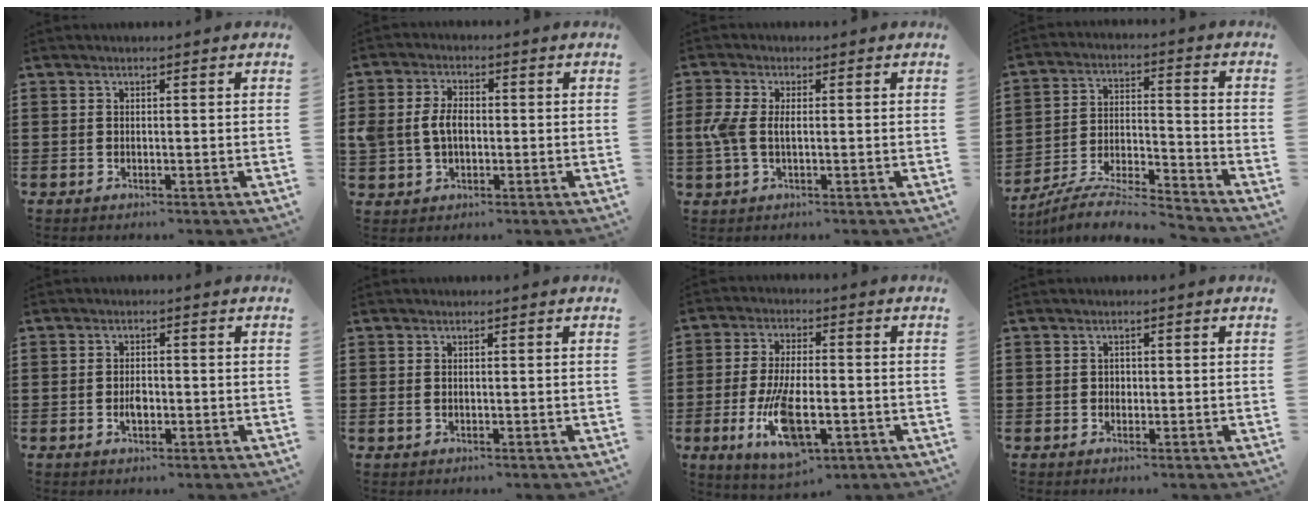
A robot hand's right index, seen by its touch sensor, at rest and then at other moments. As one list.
[{"total": 4.9, "force": [-0.1, 3.4, 3.5], "torque": [-0.095, 0.004, -0.011]}, {"total": 4.3, "force": [0.0, 2.1, 3.7], "torque": [-0.100, -0.003, -0.011]}, {"total": 7.3, "force": [-6.8, 0.7, 2.3], "torque": [-0.048, 0.003, -0.136]}, {"total": 2.2, "force": [-0.6, 1.2, 1.8], "torque": [-0.033, 0.003, -0.011]}, {"total": 0.5, "force": [-0.1, 0.4, 0.3], "torque": [-0.009, 0.002, -0.003]}, {"total": 10.9, "force": [-3.5, 4.4, 9.3], "torque": [-0.201, -0.012, -0.061]}, {"total": 0.8, "force": [0.0, 0.7, 0.3], "torque": [-0.009, 0.003, -0.001]}]